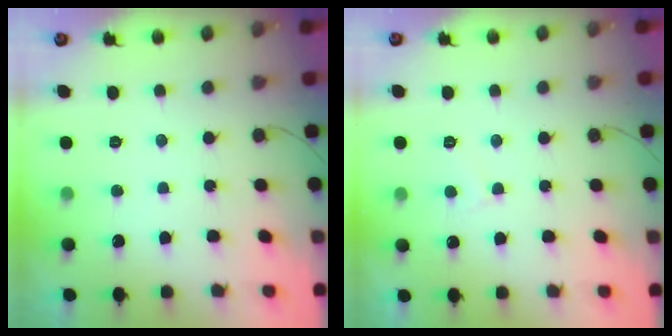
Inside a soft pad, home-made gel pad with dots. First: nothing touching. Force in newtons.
{"total": 2.7, "press": 2.7, "slide": 0.2}